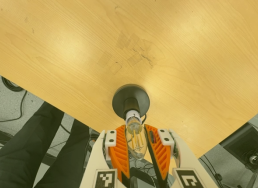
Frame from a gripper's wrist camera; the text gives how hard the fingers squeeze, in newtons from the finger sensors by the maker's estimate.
{"total": 10.4, "left": 9.9, "right": 10.9}